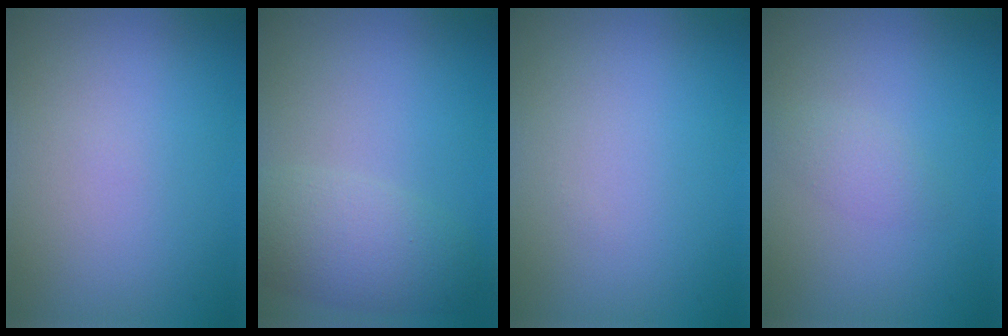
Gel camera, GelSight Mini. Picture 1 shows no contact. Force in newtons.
{"total": 4.3, "press": 4.3, "slide": 0.2}
{"total": 0.0}
{"total": 1.3, "press": 1.3, "slide": 0.0}